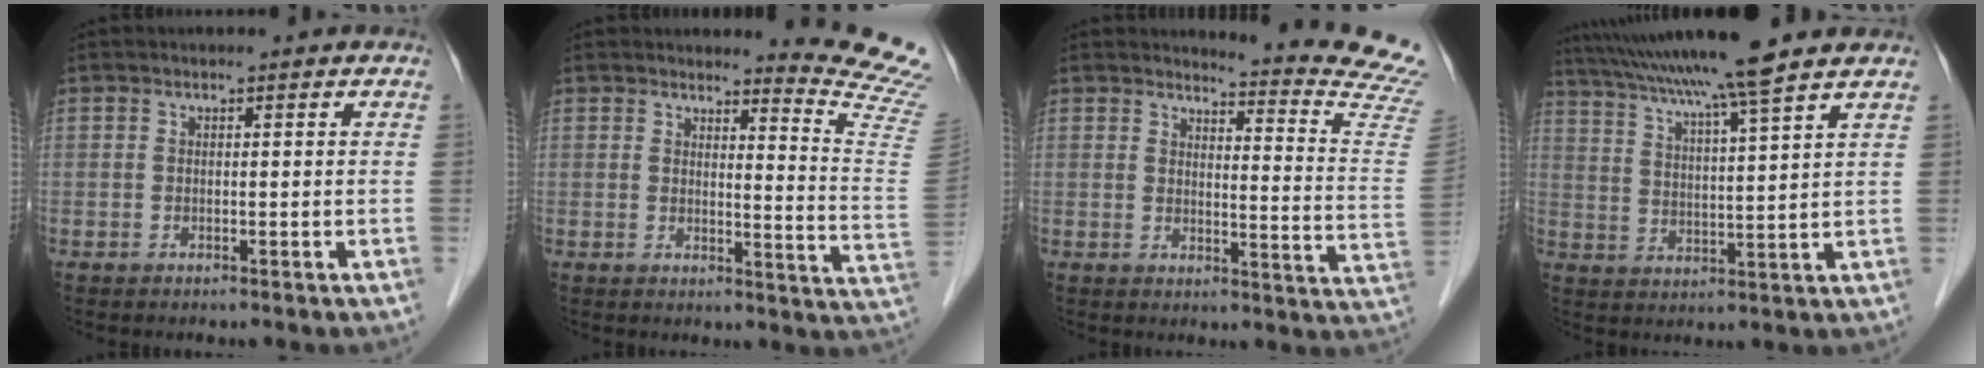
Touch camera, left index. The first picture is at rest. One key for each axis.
{"total": 11.0, "fx": 10.7, "fy": -2.0, "fz": 1.3, "tx": -0.014, "ty": -0.136, "tz": 0.102}
{"total": 16.7, "fx": 16.5, "fy": -1.1, "fz": 2.5, "tx": -0.021, "ty": -0.161, "tz": 0.156}
{"total": 14.3, "fx": 11.9, "fy": -1.4, "fz": 7.8, "tx": -0.137, "ty": 0.017, "tz": 0.184}